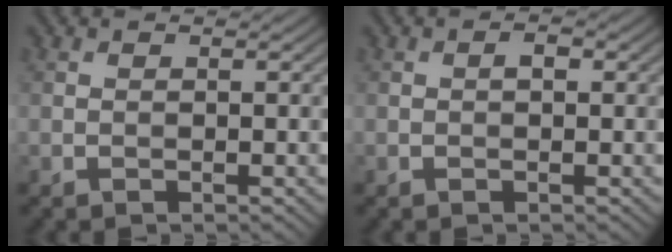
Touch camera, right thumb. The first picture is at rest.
{"total": 1.1, "force": [0.1, 0.5, 0.9], "torque": [-0.013, 0.002, -0.001]}